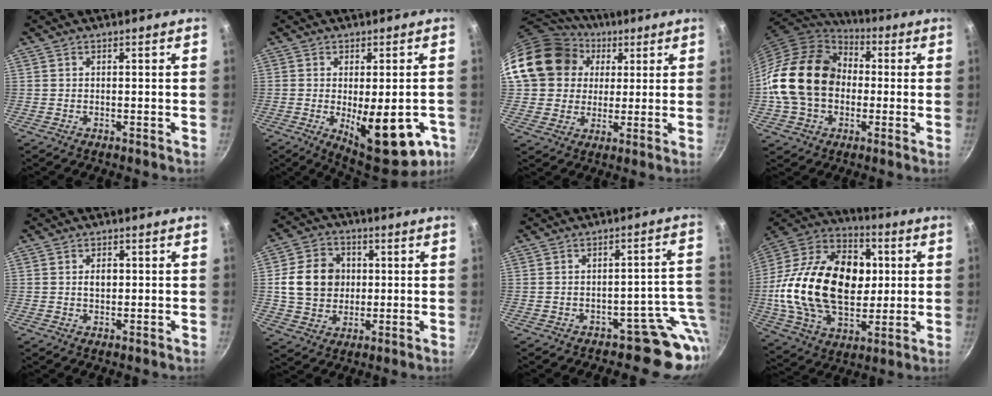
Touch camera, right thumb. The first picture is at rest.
{"total": 17.0, "force": [-5.0, 6.9, 14.7], "torque": [-0.166, -0.015, -0.049]}
{"total": 19.7, "force": [4.9, 16.8, 9.1], "torque": [-0.156, 0.033, 0.087]}
{"total": 19.9, "force": [-0.2, 15.4, 12.5], "torque": [-0.208, 0.038, -0.009]}
{"total": 2.6, "force": [0.2, 1.7, 1.9], "torque": [-0.018, 0.004, 0.004]}
{"total": 12.2, "force": [1.3, 10.4, 6.3], "torque": [-0.084, 0.011, 0.021]}
{"total": 8.3, "force": [-2.8, 6.1, 4.9], "torque": [0.021, 0.035, -0.040]}
{"total": 31.0, "force": [2.1, 20.4, 23.2], "torque": [-0.393, 0.019, 0.032]}